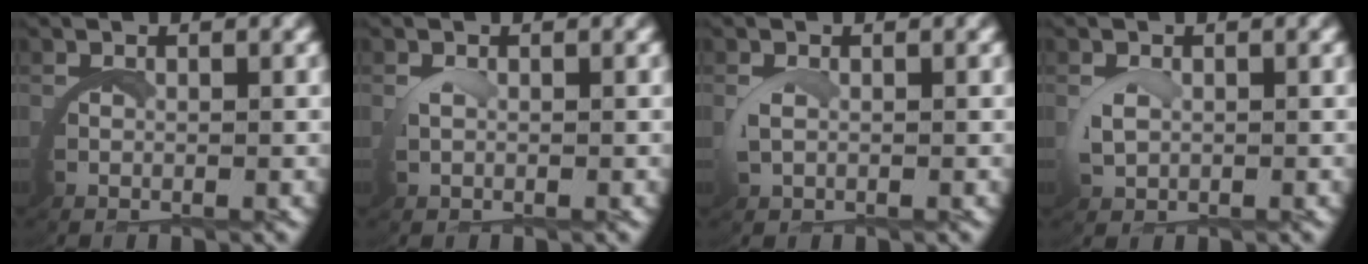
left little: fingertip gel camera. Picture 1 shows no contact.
{"total": 0.7, "force": [0.4, -0.5, 0.3], "torque": [-0.016, 0.000, 0.010]}
{"total": 0.8, "force": [0.5, 0.0, 0.7], "torque": [-0.033, -0.005, 0.011]}
{"total": 1.1, "force": [0.6, 0.4, 0.9], "torque": [-0.038, -0.006, 0.014]}